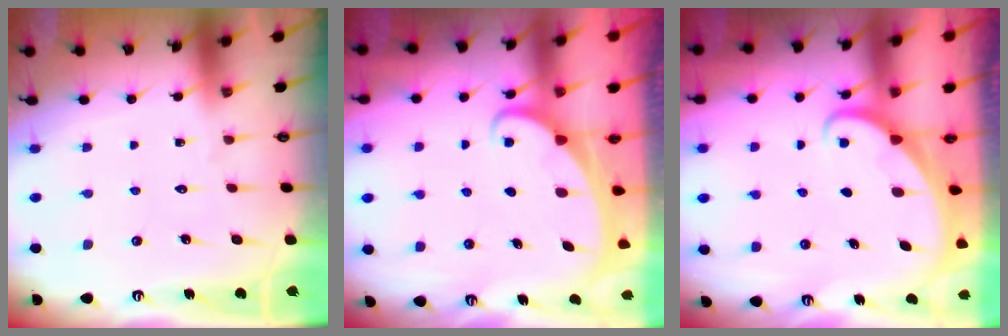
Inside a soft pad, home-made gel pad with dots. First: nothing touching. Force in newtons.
{"total": 2.0, "press": 2.0, "slide": 0.2}
{"total": 1.6, "press": 1.6, "slide": 0.1}